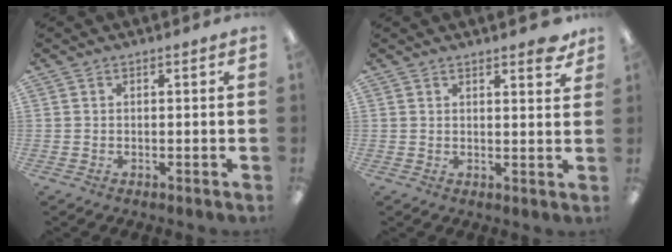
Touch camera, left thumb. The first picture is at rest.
{"total": 3.5, "force": [2.9, 0.7, 1.8], "torque": [-0.009, -0.020, 0.045]}